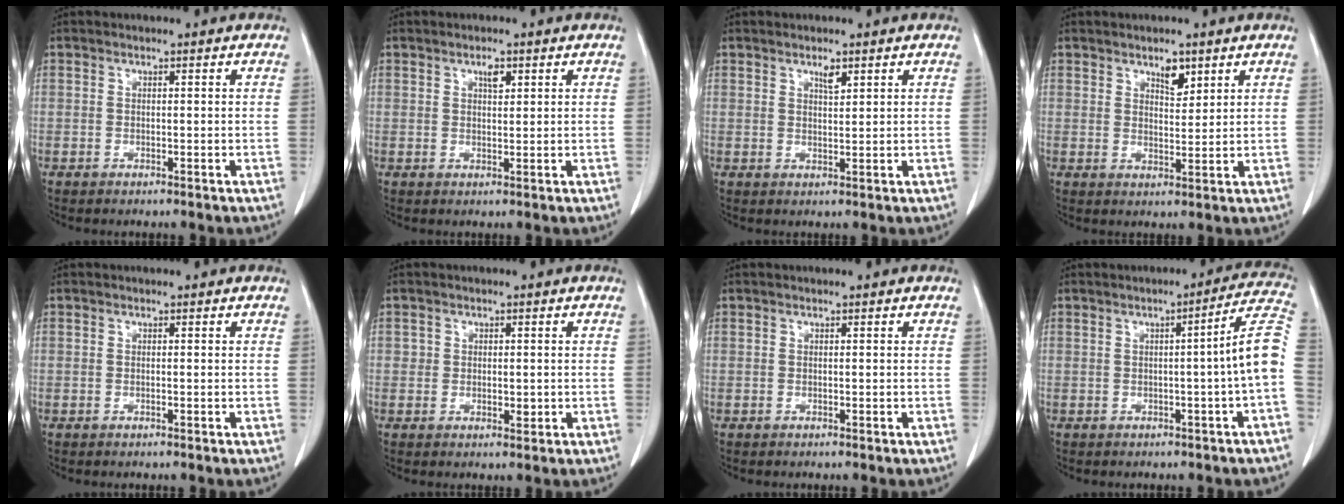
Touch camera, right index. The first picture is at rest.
{"total": 1.8, "force": [1.0, 0.7, 1.4], "torque": [-0.023, -0.002, 0.015]}
{"total": 1.9, "force": [1.2, 0.5, 1.3], "torque": [-0.024, -0.002, 0.022]}
{"total": 3.2, "force": [2.2, 1.2, 2.0], "torque": [-0.031, -0.003, 0.038]}
{"total": 0.0}
{"total": 2.3, "force": [0.0, 1.7, 1.5], "torque": [-0.017, -0.001, 0.001]}
{"total": 0.0}
{"total": 7.9, "force": [-1.1, -1.4, 7.7], "torque": [-0.088, 0.014, -0.019]}